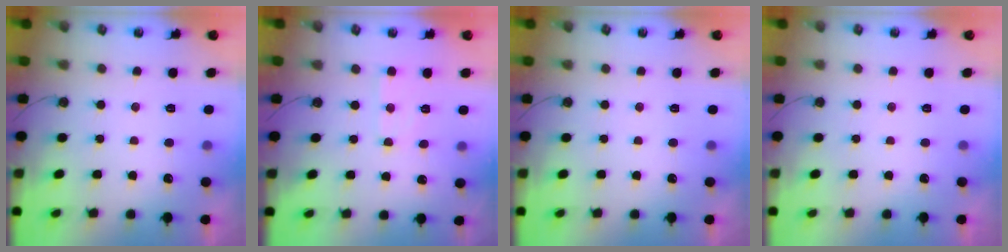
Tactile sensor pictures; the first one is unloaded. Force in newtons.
{"total": 3.6, "press": 3.5, "slide": 0.5}
{"total": 0.0}
{"total": 0.0}